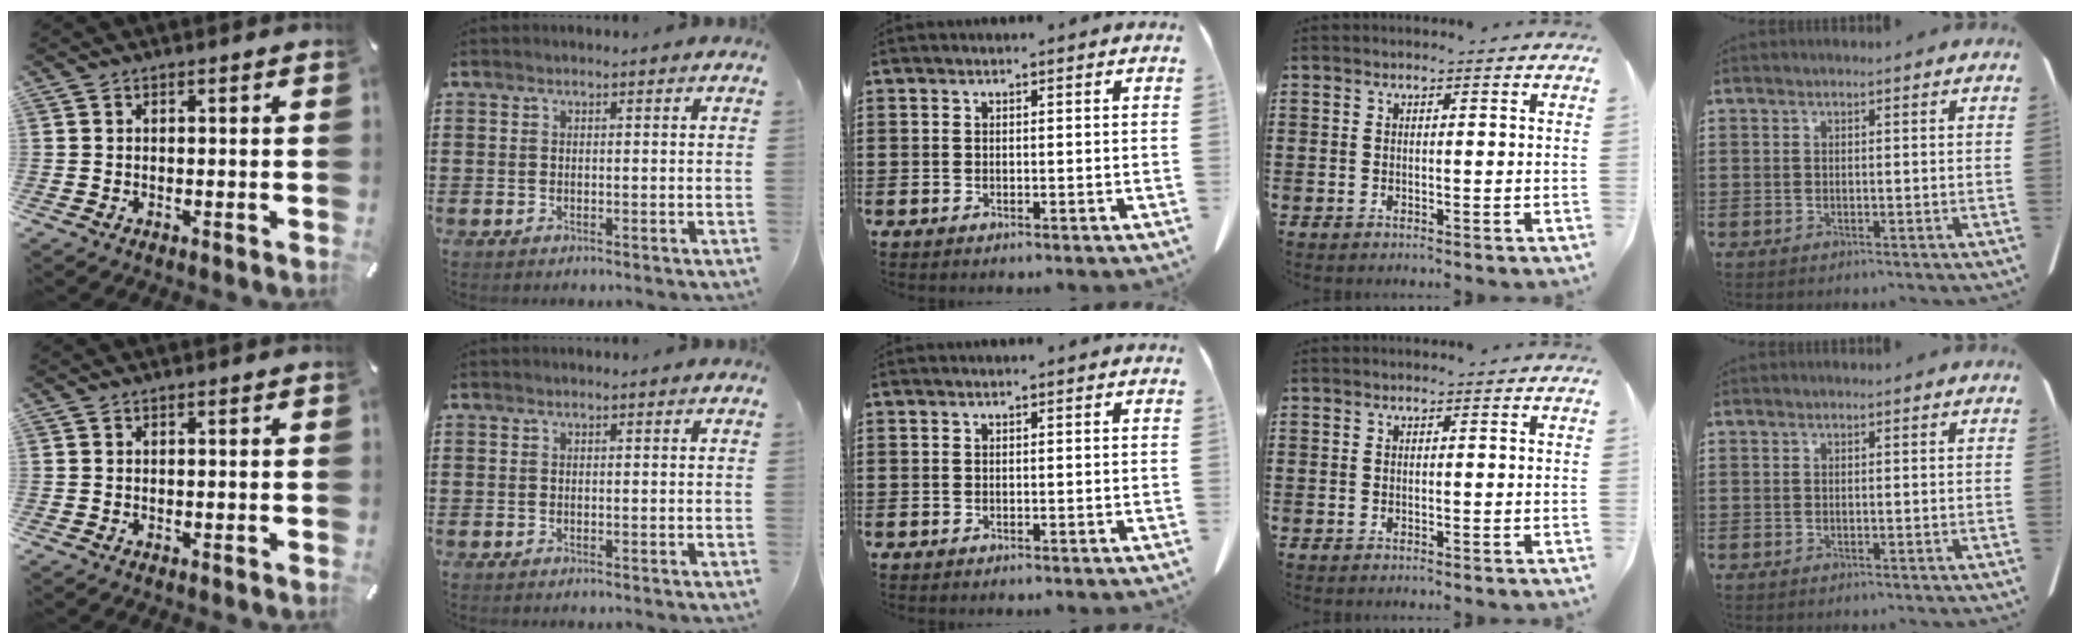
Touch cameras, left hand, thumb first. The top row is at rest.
{}